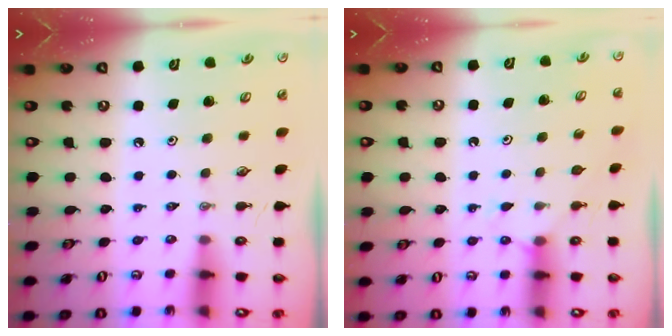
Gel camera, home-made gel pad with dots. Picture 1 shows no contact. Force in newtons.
{"total": 5.2, "press": 5.2, "slide": 0.6}